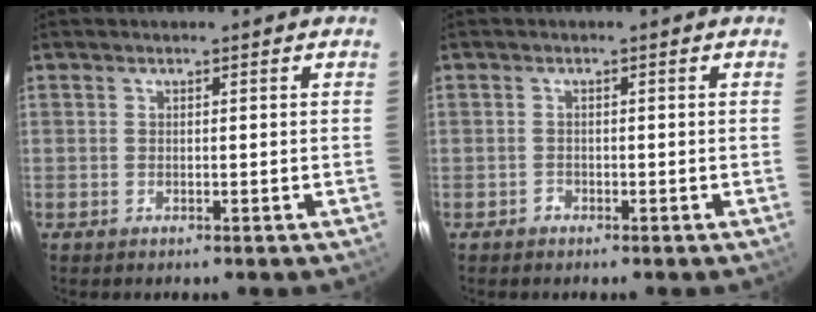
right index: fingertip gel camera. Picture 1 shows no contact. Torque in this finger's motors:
{"motor_torque": [-0.02, 0.01, -0.05, -0.06]}